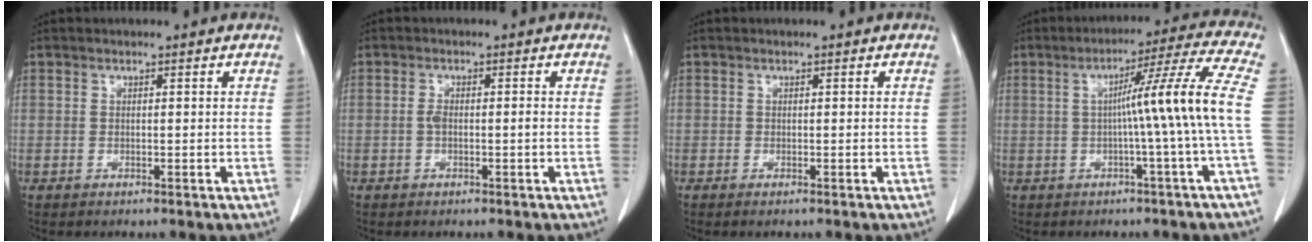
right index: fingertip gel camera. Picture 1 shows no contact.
{"total": 1.6, "force": [-0.3, 0.4, 1.5], "torque": [-0.025, 0.003, -0.002]}
{"total": 0.6, "force": [-0.4, -0.2, 0.4], "torque": [-0.008, -0.002, -0.005]}
{"total": 11.2, "force": [-0.5, -2.9, 10.8], "torque": [-0.152, 0.014, -0.002]}